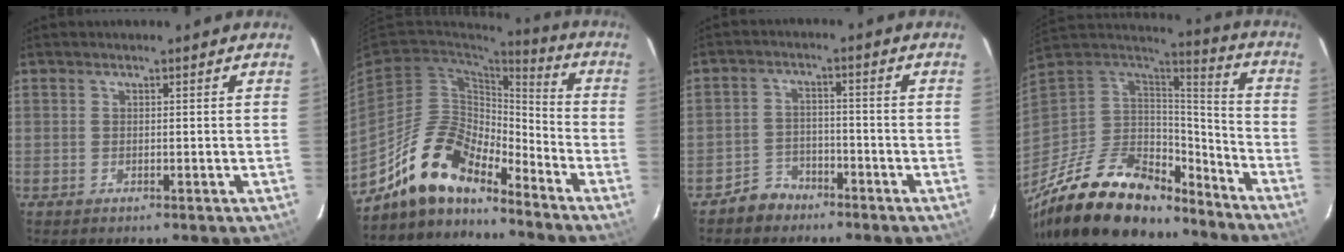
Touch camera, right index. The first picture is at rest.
{"total": 15.0, "force": [-12.2, 5.4, 6.9], "torque": [-0.141, 0.012, -0.228]}
{"total": 5.0, "force": [-3.7, 3.3, 0.2], "torque": [-0.015, 0.019, -0.065]}
{"total": 25.9, "force": [-18.7, 11.9, 13.5], "torque": [-0.286, -0.001, -0.298]}